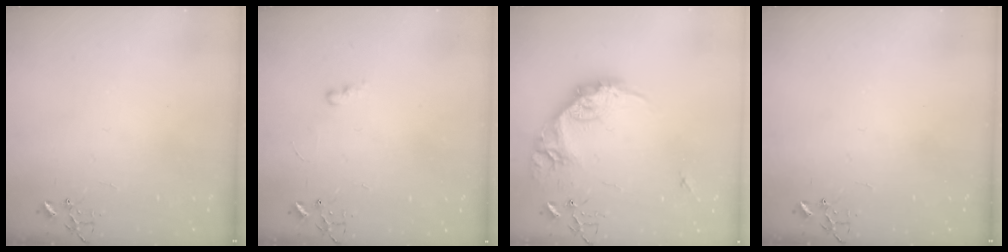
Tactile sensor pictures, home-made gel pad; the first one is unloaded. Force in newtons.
{"total": 4.4, "press": 4.4, "slide": 0.6}
{"total": 16.9, "press": 16.9, "slide": 1.0}
{"total": 0.0}